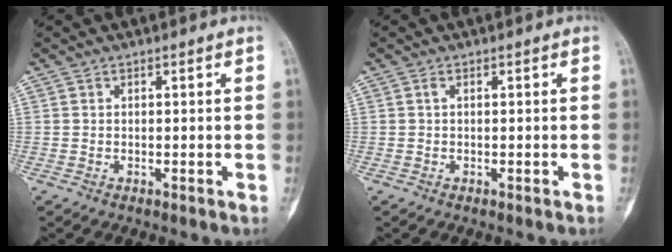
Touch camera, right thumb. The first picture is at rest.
{"total": 0.7, "force": [-0.1, 0.2, 0.7], "torque": [-0.011, 0.001, -0.003]}